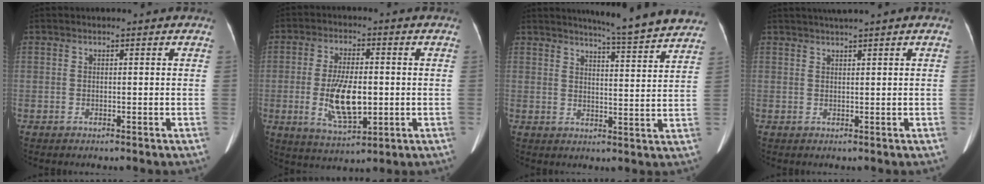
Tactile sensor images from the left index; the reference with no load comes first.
{"total": 9.6, "force": [-1.4, 3.5, 8.8], "torque": [-0.179, -0.009, -0.019]}
{"total": 13.3, "force": [12.5, -0.2, 4.7], "torque": [-0.068, -0.025, 0.145]}
{"total": 2.7, "force": [2.1, -0.7, 1.5], "torque": [-0.021, 0.014, 0.039]}